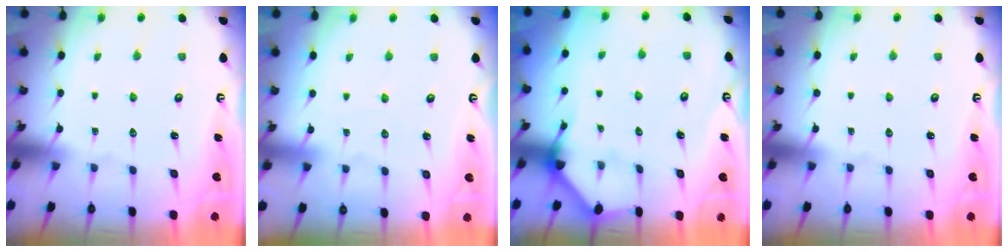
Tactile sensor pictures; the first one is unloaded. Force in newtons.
{"total": 2.1, "press": 2.1, "slide": 0.2}
{"total": 2.3, "press": 2.3, "slide": 0.2}
{"total": 0.0}